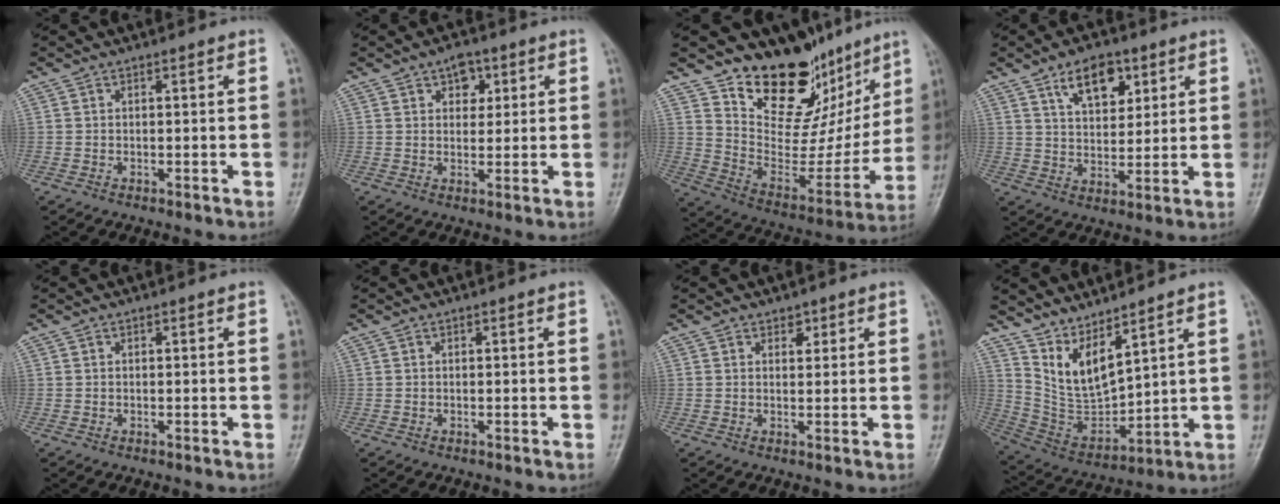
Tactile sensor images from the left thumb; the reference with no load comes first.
{"total": 4.7, "force": [2.1, 3.1, 2.8], "torque": [-0.015, -0.005, 0.027]}
{"total": 21.4, "force": [15.0, 11.6, 9.9], "torque": [-0.072, -0.093, 0.245]}
{"total": 9.5, "force": [5.0, 5.4, 6.1], "torque": [-0.070, -0.026, 0.085]}
{"total": 0.0}
{"total": 0.0}
{"total": 1.9, "force": [1.2, 1.3, 0.7], "torque": [0.005, -0.006, 0.015]}
{"total": 9.8, "force": [7.2, 3.1, 5.8], "torque": [-0.098, -0.059, 0.170]}